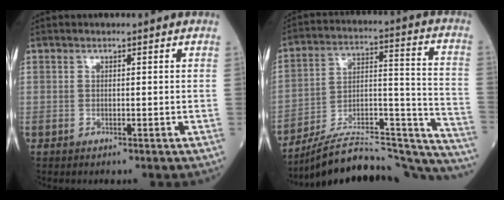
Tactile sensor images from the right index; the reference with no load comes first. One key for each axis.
{"total": 30.5, "fx": -27.9, "fy": 4.2, "fz": 11.5, "tx": -0.112, "ty": 0.023, "tz": -0.398}